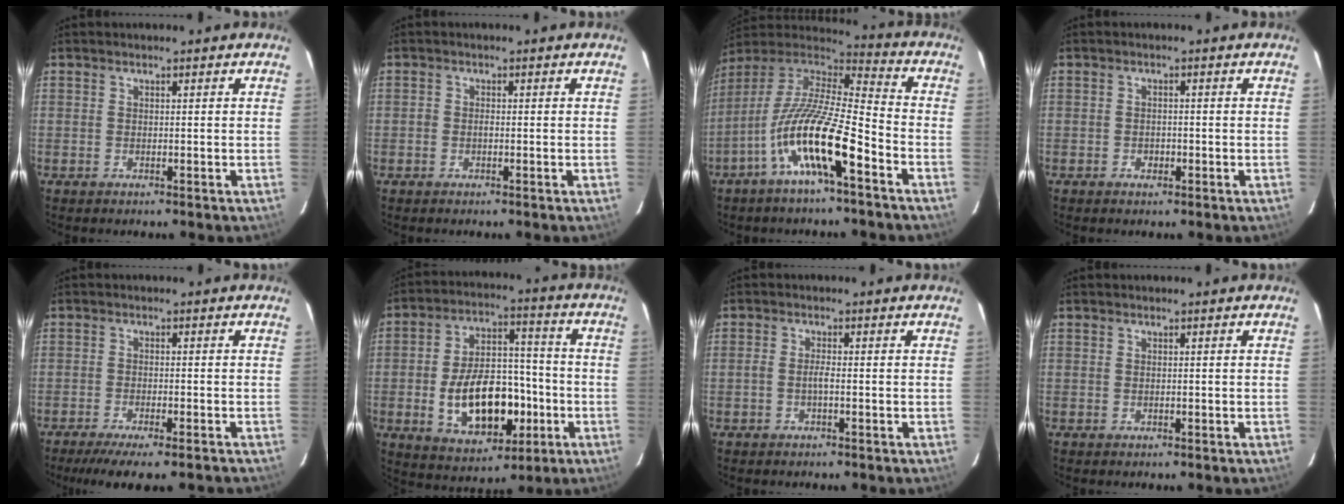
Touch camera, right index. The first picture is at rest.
{"total": 0.9, "force": [-0.6, 0.6, 0.4], "torque": [-0.008, 0.003, -0.012]}
{"total": 17.3, "force": [-8.3, 3.4, 14.8], "torque": [-0.272, -0.017, -0.162]}
{"total": 1.7, "force": [-0.9, 1.2, 0.7], "torque": [-0.014, 0.000, -0.013]}
{"total": 11.0, "force": [-9.2, 1.5, 5.8], "torque": [-0.118, -0.032, -0.140]}
{"total": 17.2, "force": [-4.7, 9.9, 13.3], "torque": [-0.250, 0.022, -0.053]}
{"total": 1.6, "force": [-0.8, 0.1, 1.4], "torque": [-0.030, 0.004, -0.017]}
{"total": 0.0}